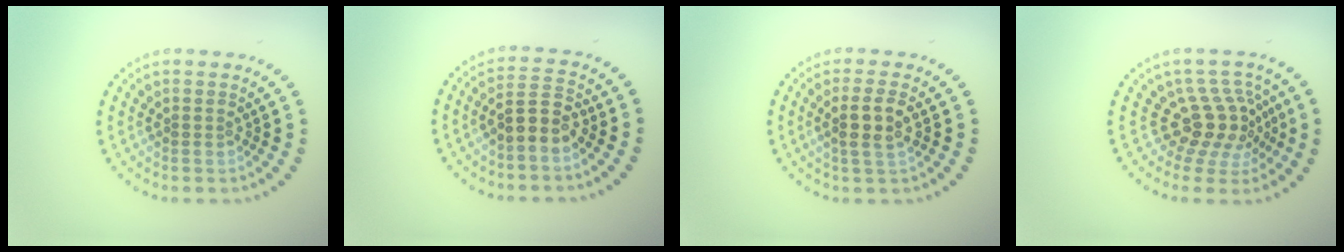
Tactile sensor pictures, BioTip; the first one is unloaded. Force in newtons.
{"total": 2.8, "press": 2.6, "slide": 1.0}
{"total": 2.5, "press": 2.3, "slide": 0.9}
{"total": 4.2, "press": 3.0, "slide": 3.0}